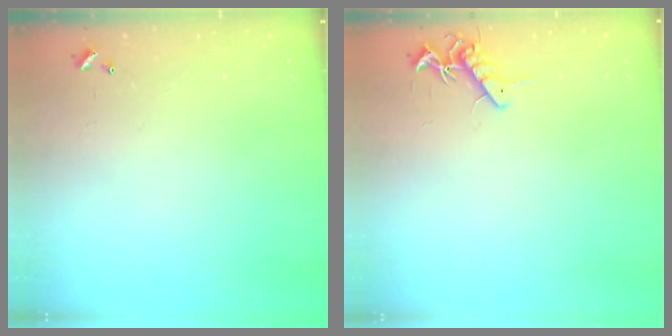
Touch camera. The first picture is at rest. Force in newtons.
{"total": 8.1, "press": 8.1, "slide": 0.8}